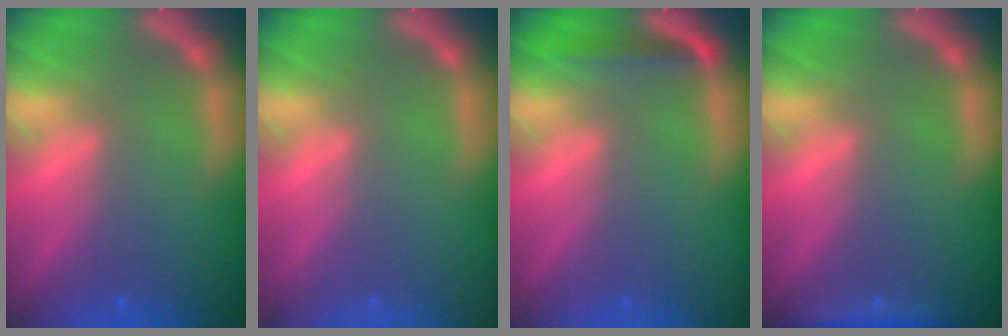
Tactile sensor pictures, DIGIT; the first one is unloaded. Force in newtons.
{"total": 0.0}
{"total": 2.5}
{"total": 1.9}